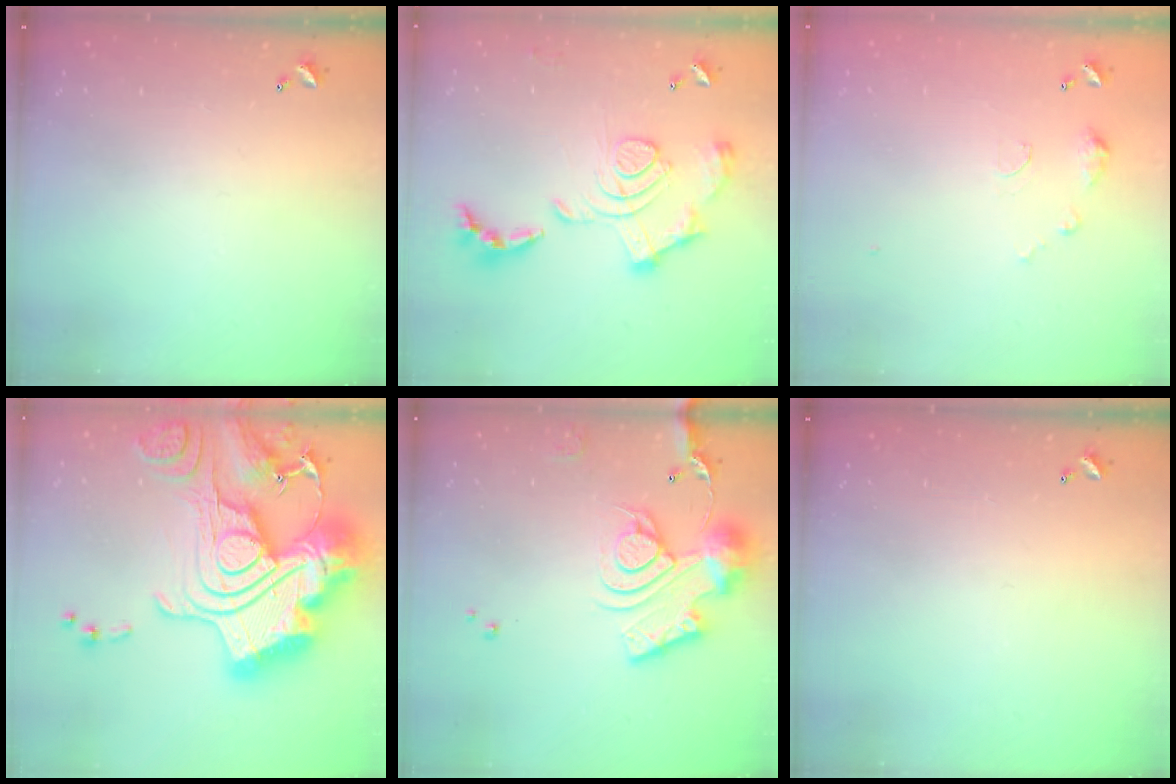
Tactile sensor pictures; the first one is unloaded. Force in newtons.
{"total": 2.1, "press": 1.4, "slide": 1.5}
{"total": 6.4, "press": 6.4, "slide": 0.7}
{"total": 3.9, "press": 3.2, "slide": 2.3}
{"total": 15.2, "press": 15.2, "slide": 1.5}
{"total": 0.0}